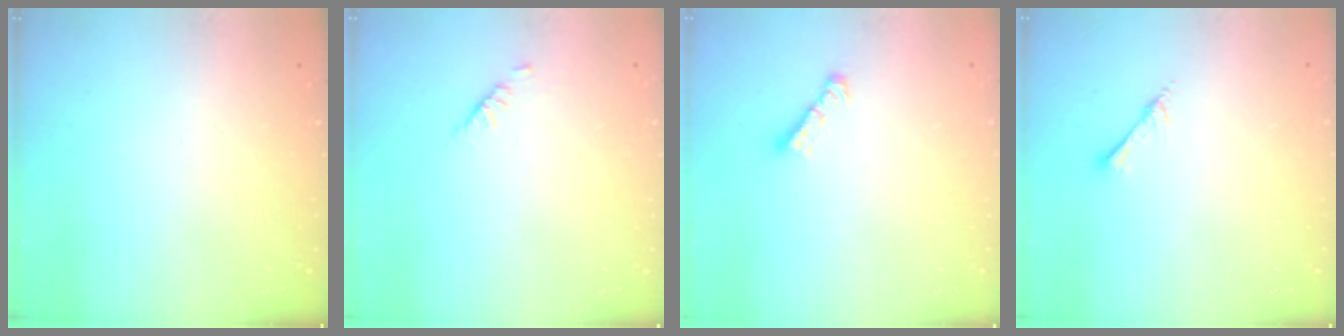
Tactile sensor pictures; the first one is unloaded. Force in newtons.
{"total": 1.9, "press": 1.8, "slide": 0.5}
{"total": 3.0, "press": 3.0, "slide": 0.3}
{"total": 2.6, "press": 2.6, "slide": 0.3}